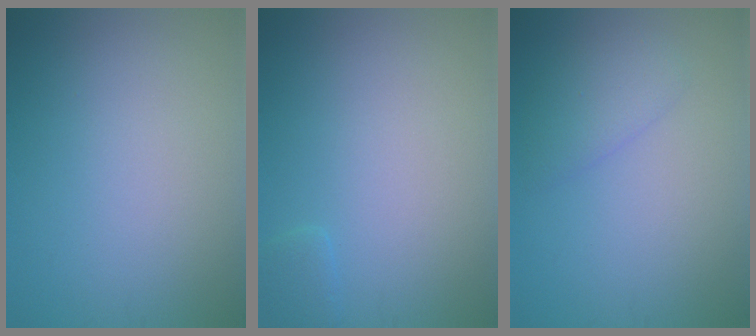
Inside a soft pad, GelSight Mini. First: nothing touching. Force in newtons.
{"total": 0.9, "press": 0.9, "slide": 0.1}
{"total": 2.0, "press": 2.0, "slide": 0.2}